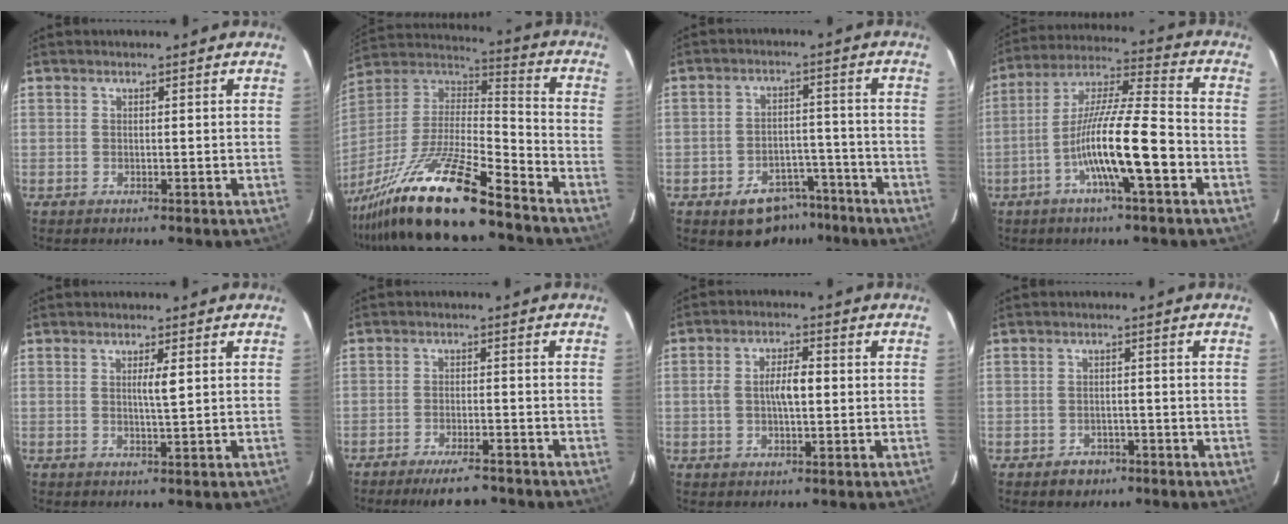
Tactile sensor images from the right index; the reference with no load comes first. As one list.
[{"total": 21.7, "force": [-16.2, 2.6, 14.2], "torque": [-0.295, -0.025, -0.302]}, {"total": 8.2, "force": [-5.5, 5.1, 3.4], "torque": [-0.042, 0.017, -0.076]}, {"total": 14.2, "force": [-4.9, 0.8, 13.3], "torque": [-0.245, 0.007, -0.089]}, {"total": 2.2, "force": [0.5, -0.1, 2.1], "torque": [-0.041, -0.002, 0.008]}, {"total": 6.5, "force": [-5.5, 1.3, 3.2], "torque": [-0.052, -0.010, -0.089]}, {"total": 5.4, "force": [0.1, 2.0, 5.0], "torque": [-0.100, 0.013, 0.002]}, {"total": 2.9, "force": [-1.8, 2.1, 0.7], "torque": [-0.009, 0.007, -0.021]}]